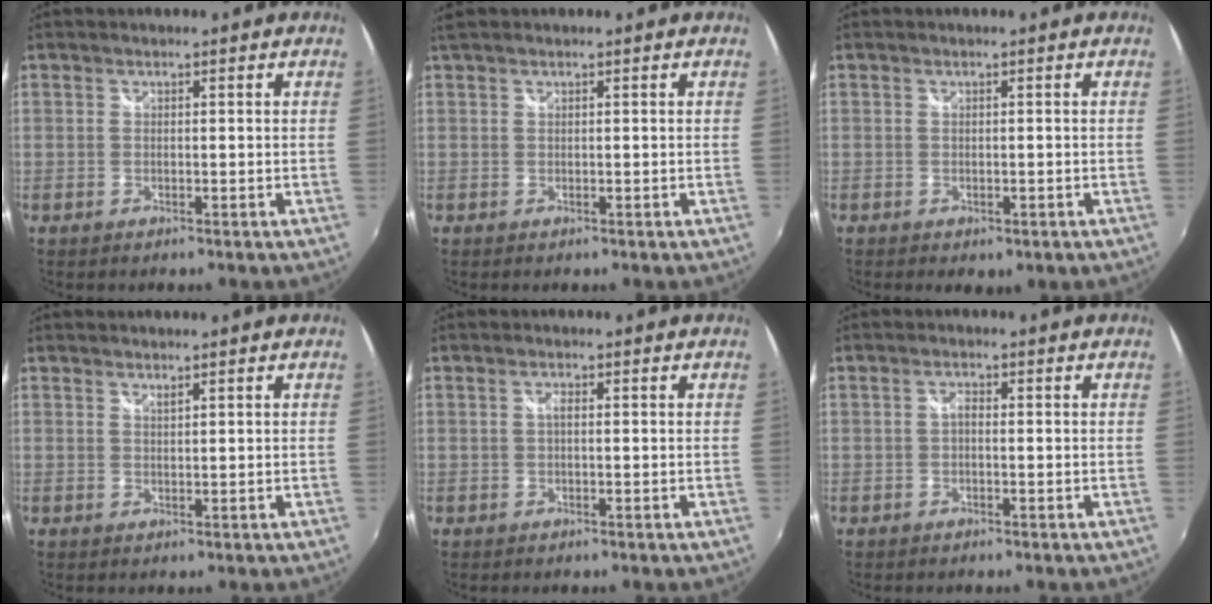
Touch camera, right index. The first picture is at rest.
{"total": 1.6, "force": [1.2, 0.2, 1.1], "torque": [-0.023, 0.006, 0.020]}
{"total": 2.0, "force": [-1.0, 1.2, 1.2], "torque": [-0.022, -0.011, -0.011]}
{"total": 0.9, "force": [0.8, 0.1, 0.3], "torque": [-0.004, 0.000, 0.014]}
{"total": 1.0, "force": [0.2, 0.3, 0.9], "torque": [-0.018, 0.002, 0.000]}
{"total": 1.0, "force": [-0.2, 0.5, 0.8], "torque": [-0.016, 0.003, -0.006]}